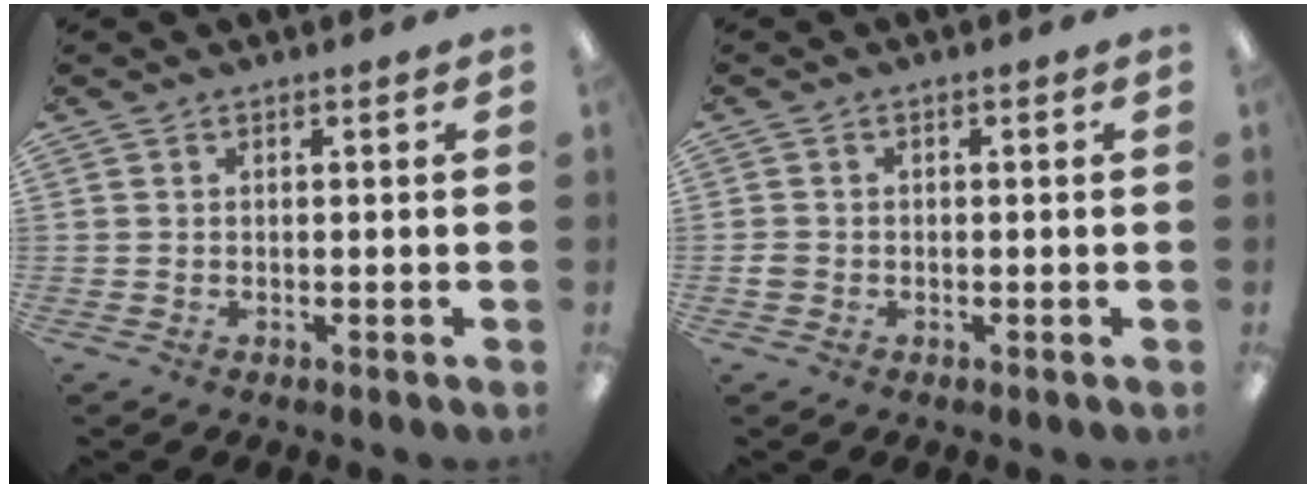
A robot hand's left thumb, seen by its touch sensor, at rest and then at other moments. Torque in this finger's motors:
{"motor_torque": [-0.22, 0.21, 0.18, -0.09, 0.00]}